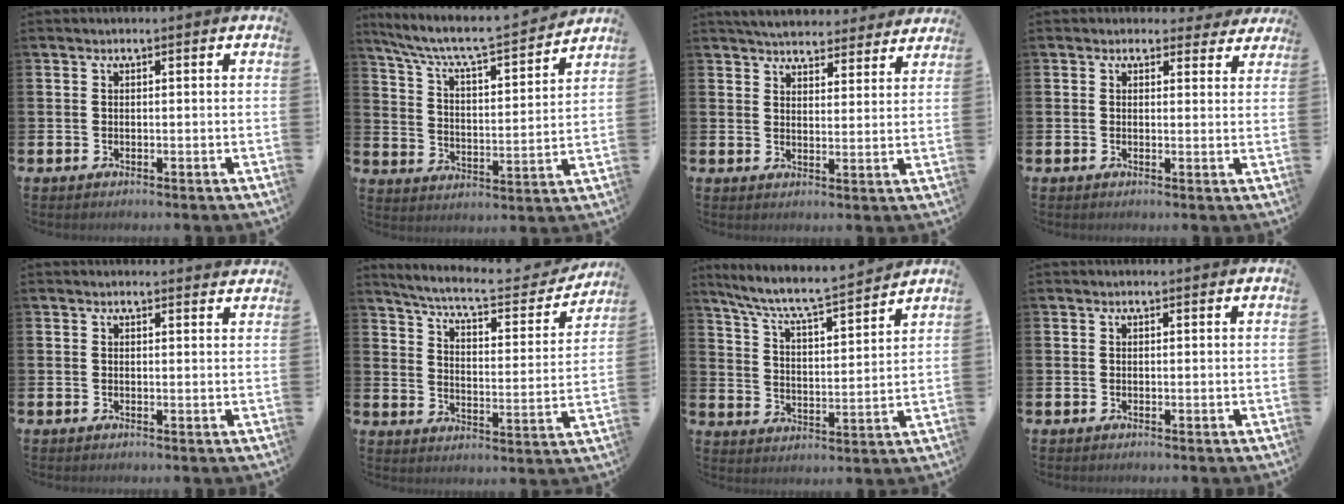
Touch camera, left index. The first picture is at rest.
{"total": 7.4, "force": [6.8, 0.9, 2.9], "torque": [-0.088, -0.053, 0.111]}
{"total": 5.3, "force": [5.2, 1.2, 0.4], "torque": [-0.024, -0.030, 0.093]}
{"total": 2.2, "force": [1.8, 1.2, 0.2], "torque": [-0.001, -0.005, 0.028]}
{"total": 1.0, "force": [1.0, 0.2, 0.1], "torque": [0.007, -0.004, 0.016]}
{"total": 7.2, "force": [6.5, 1.4, 2.7], "torque": [-0.077, -0.047, 0.106]}
{"total": 7.2, "force": [6.8, 0.5, 2.5], "torque": [-0.080, -0.054, 0.114]}
{"total": 0.0}